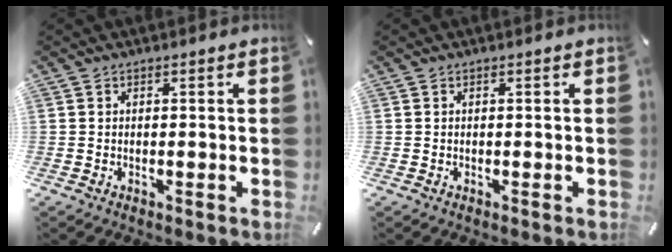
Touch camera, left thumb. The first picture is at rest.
{"total": 0.0}